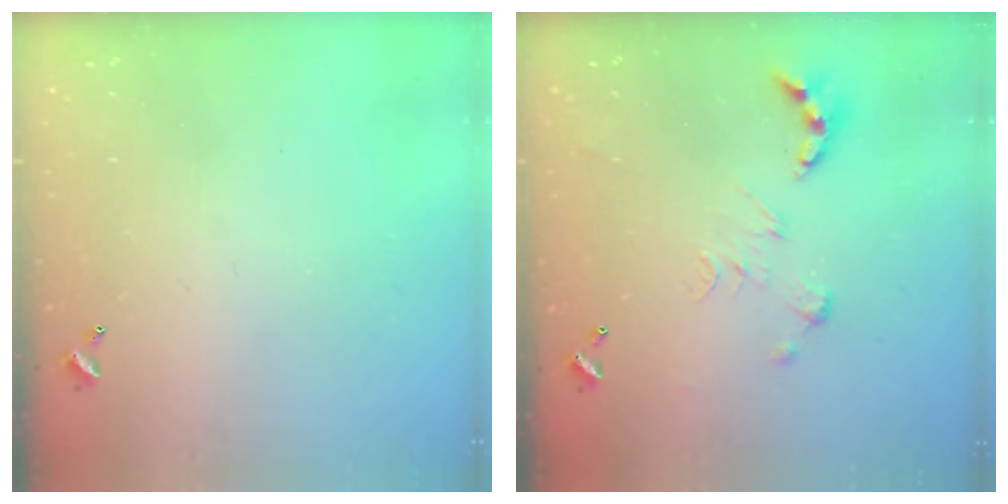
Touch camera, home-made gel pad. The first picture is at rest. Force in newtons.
{"total": 0.0}